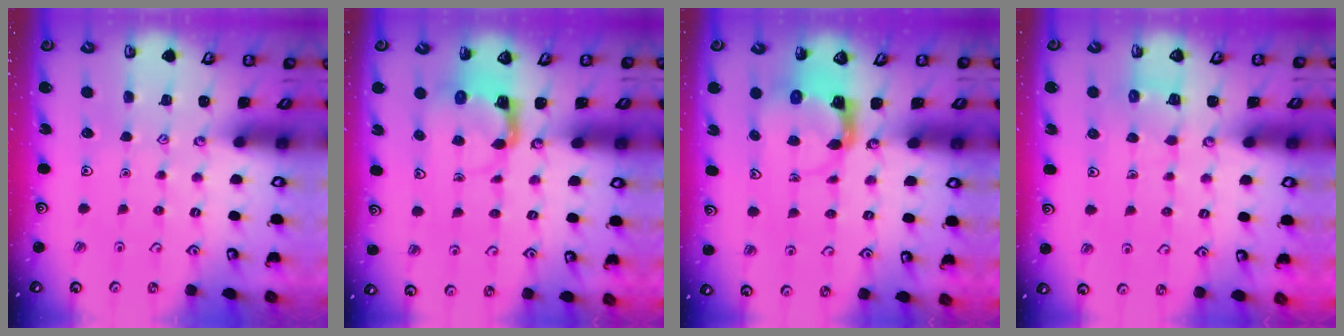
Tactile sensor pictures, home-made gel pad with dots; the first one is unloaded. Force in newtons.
{"total": 3.9, "press": 3.9, "slide": 0.7}
{"total": 4.2, "press": 4.2, "slide": 0.6}
{"total": 4.5, "press": 4.5, "slide": 0.5}